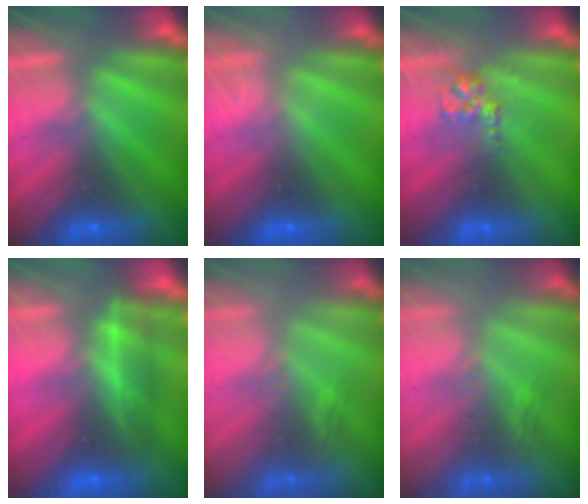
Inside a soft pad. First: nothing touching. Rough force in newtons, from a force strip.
{"total": 1.6}
{"total": 2.7}
{"total": 2.2}
{"total": 2.8}
{"total": 2.8}